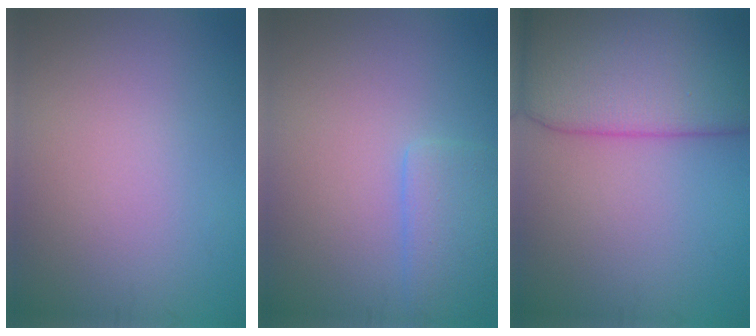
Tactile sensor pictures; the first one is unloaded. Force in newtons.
{"total": 2.9, "press": 2.9, "slide": 0.1}
{"total": 11.6, "press": 11.6, "slide": 0.6}